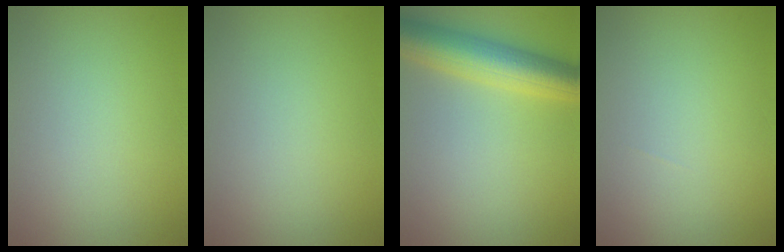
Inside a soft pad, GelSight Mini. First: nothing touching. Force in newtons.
{"total": 0.0}
{"total": 6.7, "press": 6.7, "slide": 0.1}
{"total": 0.0}